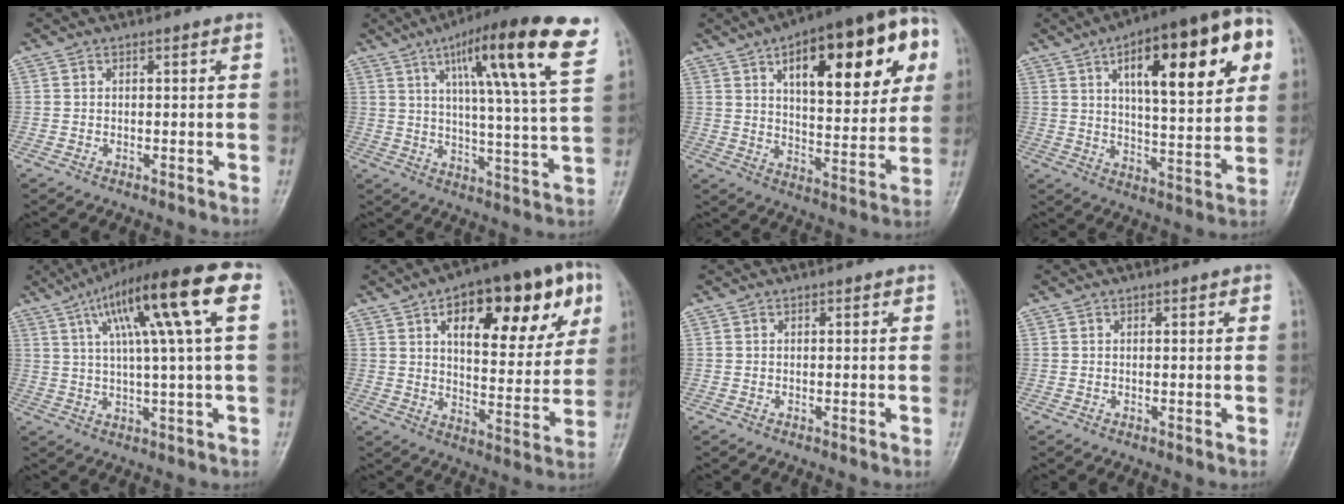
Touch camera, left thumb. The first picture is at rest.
{"total": 20.4, "force": [10.0, 2.4, 17.6], "torque": [-0.249, -0.026, 0.144]}
{"total": 25.5, "force": [9.4, 10.6, 21.2], "torque": [-0.257, -0.004, 0.132]}
{"total": 24.1, "force": [8.7, 8.6, 20.8], "torque": [-0.267, -0.001, 0.123]}
{"total": 17.6, "force": [5.9, 2.2, 16.4], "torque": [-0.268, 0.020, 0.089]}
{"total": 23.1, "force": [9.4, 10.3, 18.4], "torque": [-0.212, -0.009, 0.135]}
{"total": 0.0}
{"total": 1.0, "force": [0.4, 0.4, 0.9], "torque": [-0.009, 0.002, 0.004]}